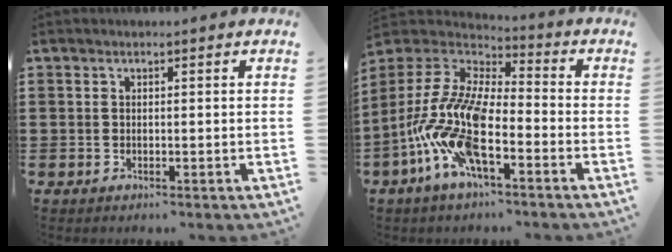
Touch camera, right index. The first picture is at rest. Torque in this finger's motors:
{"motor_torque": [2.14, 0.00, 1.05, 0.21]}